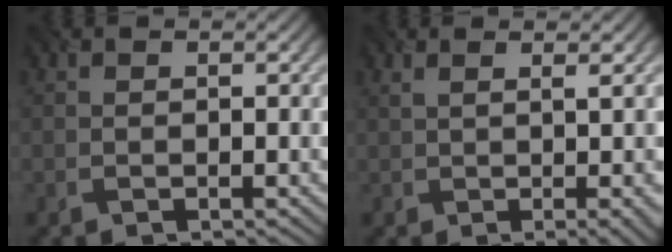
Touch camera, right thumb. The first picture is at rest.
{"total": 4.9, "force": [0.4, 1.2, 4.7], "torque": [-0.057, 0.006, 0.012]}